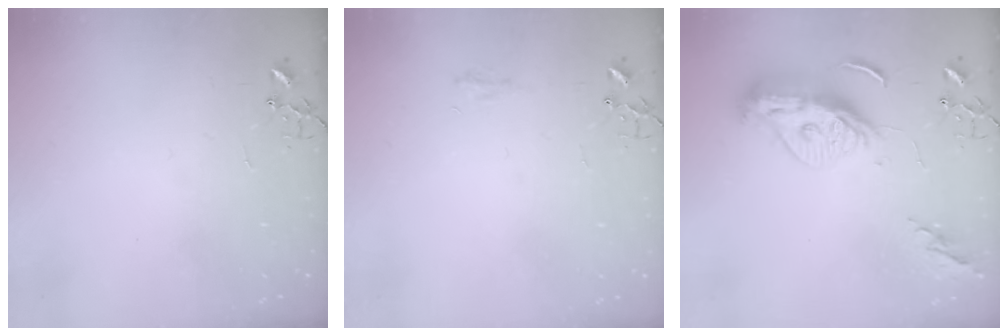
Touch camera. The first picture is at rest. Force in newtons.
{"total": 6.7, "press": 6.6, "slide": 0.7}
{"total": 13.5, "press": 13.4, "slide": 1.5}